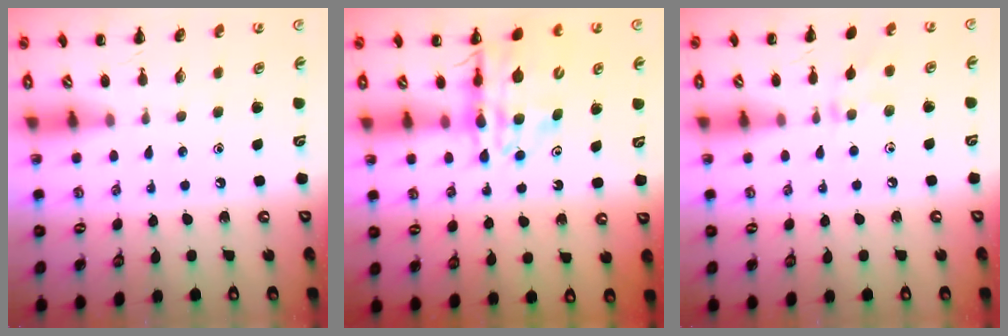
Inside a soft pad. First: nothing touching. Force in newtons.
{"total": 14.0, "press": 13.5, "slide": 3.7}
{"total": 7.3, "press": 7.0, "slide": 1.8}